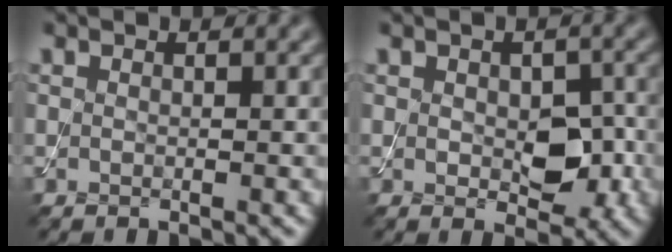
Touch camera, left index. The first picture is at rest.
{"total": 4.6, "force": [-0.4, 2.7, 3.7], "torque": [-0.058, -0.008, 0.000]}